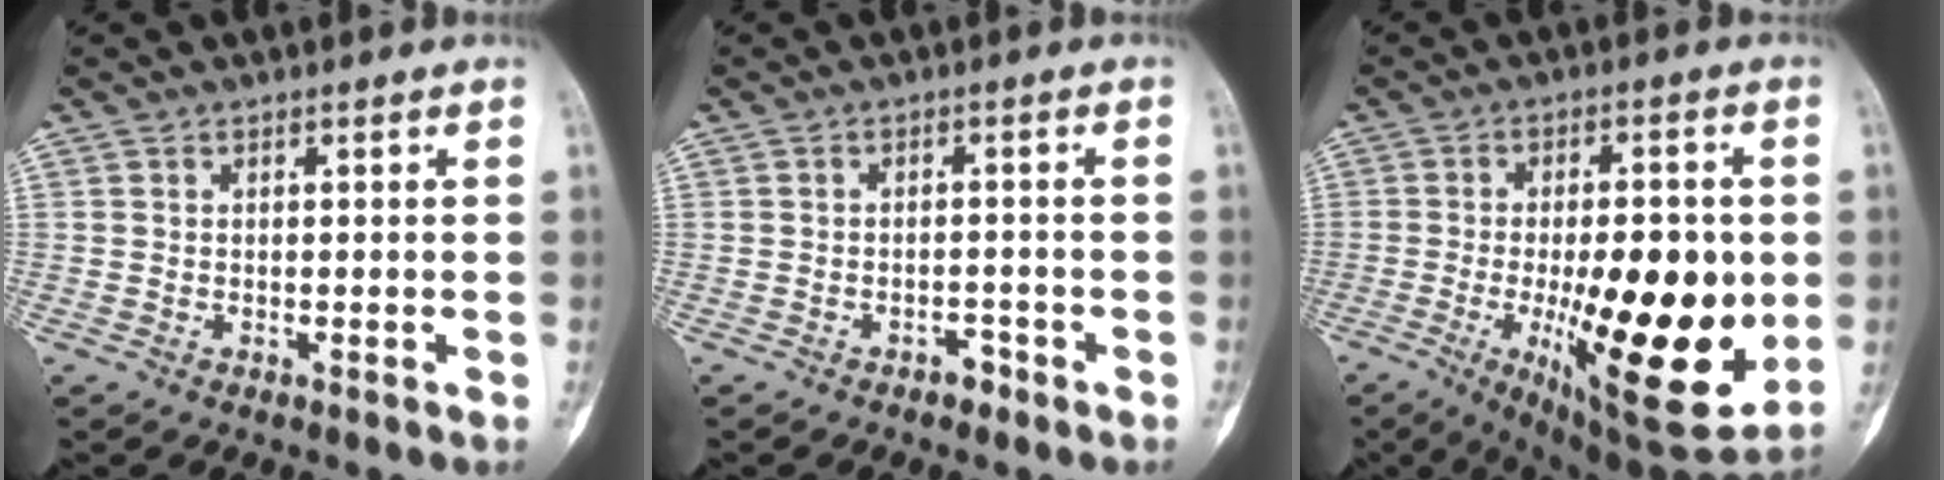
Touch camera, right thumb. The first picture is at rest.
{"total": 2.1, "force": [-1.5, 1.2, 0.8], "torque": [-0.004, 0.012, -0.022]}
{"total": 24.4, "force": [-3.6, 8.7, 22.6], "torque": [-0.310, -0.023, -0.032]}